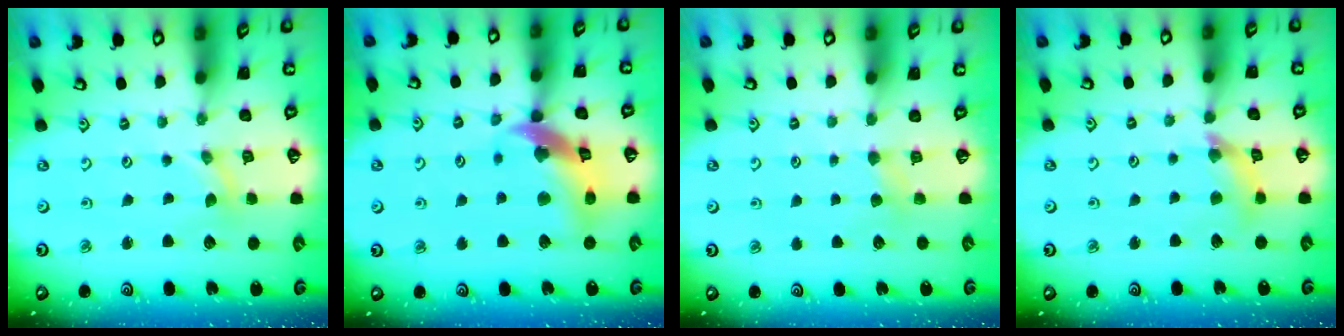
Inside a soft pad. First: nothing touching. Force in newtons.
{"total": 14.4, "press": 14.3, "slide": 2.0}
{"total": 2.6, "press": 2.6, "slide": 0.5}
{"total": 8.4, "press": 8.4, "slide": 0.9}